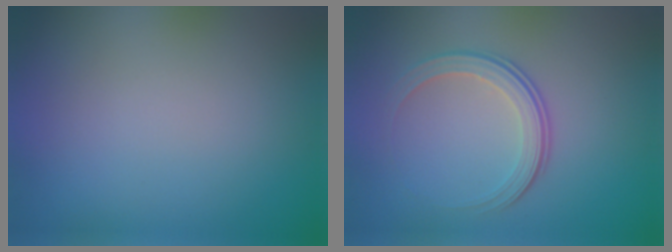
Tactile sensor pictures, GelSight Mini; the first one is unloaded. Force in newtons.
{"total": 3.5, "press": 2.6, "slide": 2.3}